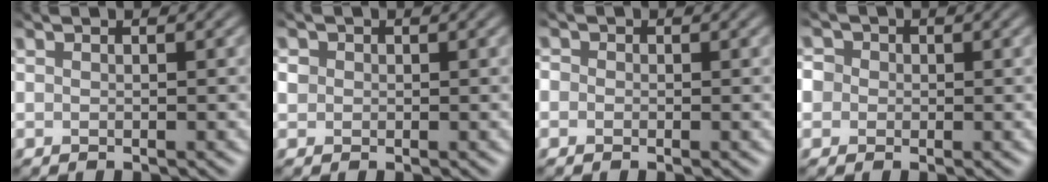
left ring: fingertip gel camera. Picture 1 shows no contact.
{"total": 2.1, "force": [-1.2, -0.5, -1.7], "torque": [0.003, -0.011, -0.004]}
{"total": 2.6, "force": [-1.7, -0.7, -1.8], "torque": [0.013, -0.013, -0.014]}
{"total": 2.6, "force": [-1.8, 0.1, -2.0], "torque": [0.015, -0.016, -0.019]}